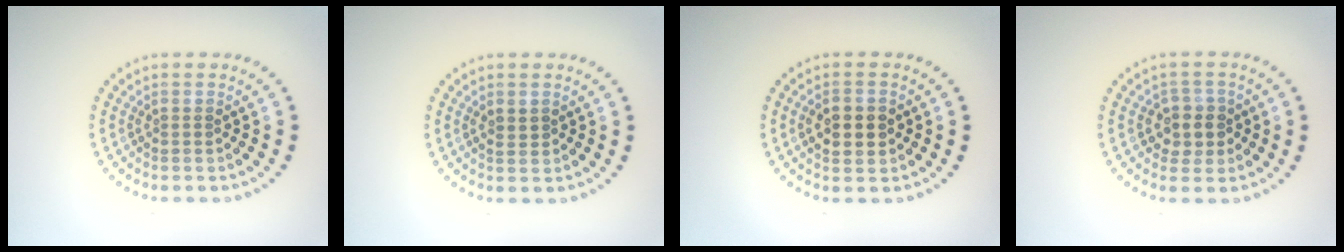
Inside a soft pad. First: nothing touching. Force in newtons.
{"total": 0.7, "press": 0.6, "slide": 0.4}
{"total": 4.0, "press": 4.0, "slide": 0.2}
{"total": 2.7, "press": 2.5, "slide": 0.9}